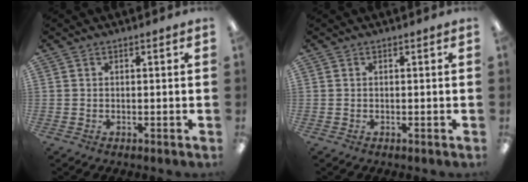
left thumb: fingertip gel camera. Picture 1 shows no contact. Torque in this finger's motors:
{"motor_torque": [-0.07, -0.08, 0.02, -0.01, 0.00]}